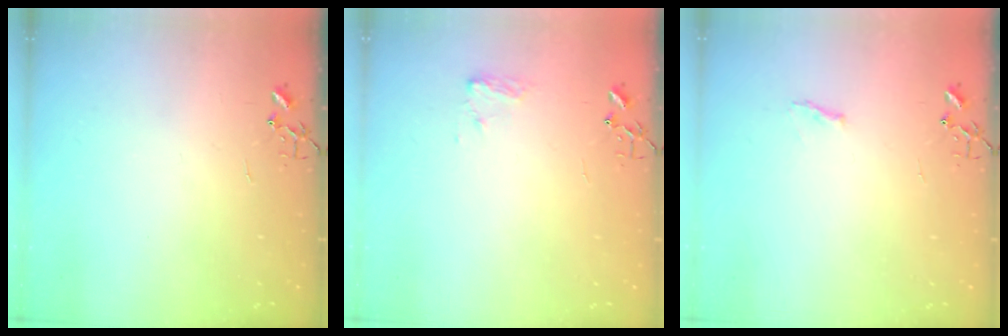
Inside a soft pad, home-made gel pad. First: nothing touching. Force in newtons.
{"total": 7.2, "press": 7.2, "slide": 0.5}
{"total": 4.7, "press": 4.6, "slide": 0.6}